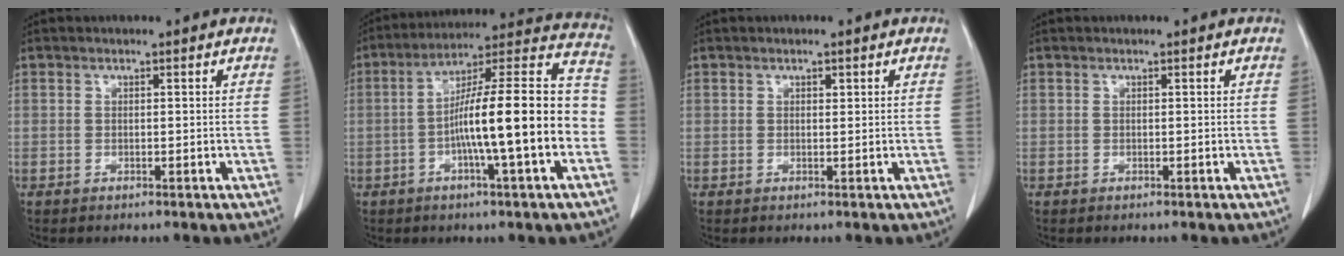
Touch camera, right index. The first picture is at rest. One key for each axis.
{"total": 18.4, "fx": -3.8, "fy": 1.1, "fz": 18.0, "tx": -0.282, "ty": 0.021, "tz": -0.066}
{"total": 0.7, "fx": 0.4, "fy": 0.3, "fz": 0.4, "tx": -0.007, "ty": -0.002, "tz": 0.006}
{"total": 0.0}